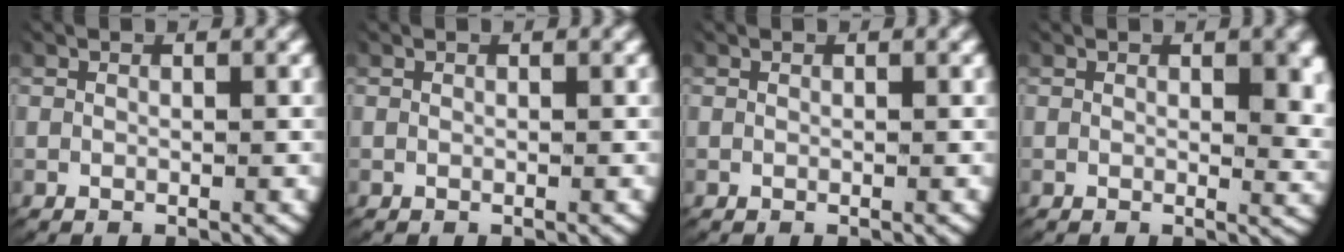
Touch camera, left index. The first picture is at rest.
{"total": 0.0}
{"total": 0.0}
{"total": 1.9, "force": [0.7, 0.5, 1.7], "torque": [-0.023, -0.014, 0.013]}